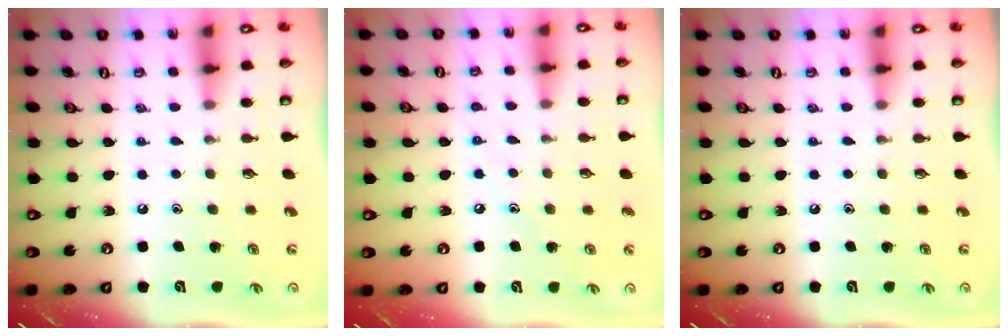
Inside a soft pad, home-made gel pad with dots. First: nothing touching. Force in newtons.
{"total": 4.4, "press": 4.3, "slide": 0.6}
{"total": 0.0}